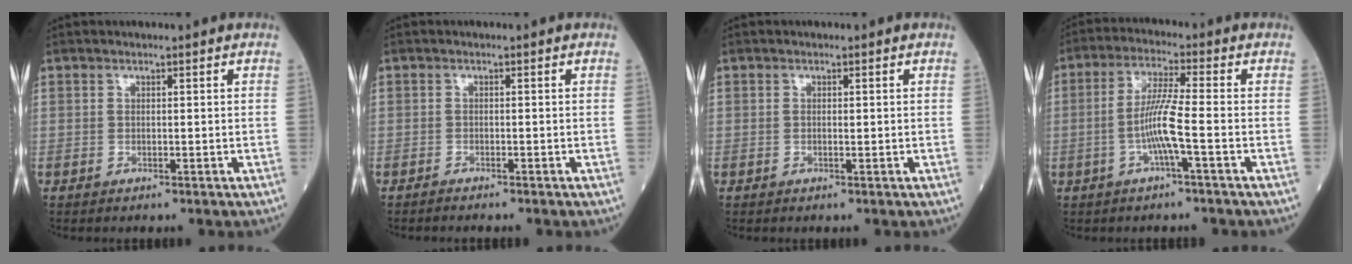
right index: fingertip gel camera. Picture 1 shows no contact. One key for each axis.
{"total": 1.5, "fx": -1.4, "fy": -0.1, "fz": 0.4, "tx": -0.004, "ty": 0.000, "tz": -0.019}
{"total": 0.6, "fx": 0.0, "fy": 0.1, "fz": 0.6, "tx": -0.013, "ty": 0.000, "tz": 0.000}
{"total": 6.7, "fx": -1.8, "fy": -0.4, "fz": 6.5, "tx": -0.132, "ty": 0.003, "tz": -0.038}